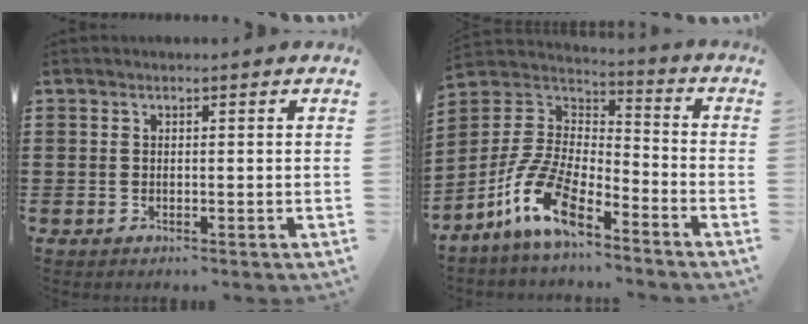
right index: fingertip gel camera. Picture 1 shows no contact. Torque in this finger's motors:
{"motor_torque": [0.08, 0.55, 0.71, 0.20]}